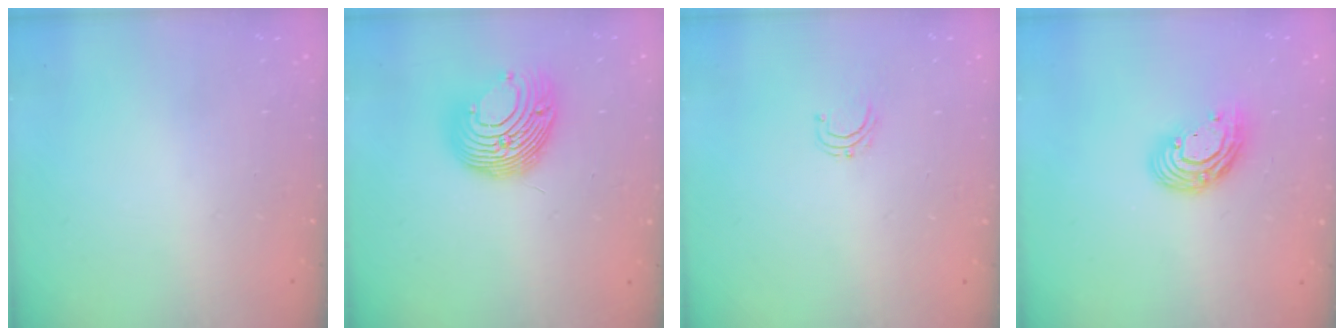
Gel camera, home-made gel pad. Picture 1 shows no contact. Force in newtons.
{"total": 14.2, "press": 14.2, "slide": 0.0}
{"total": 3.6, "press": 3.5, "slide": 0.4}
{"total": 10.8, "press": 10.8, "slide": 0.9}